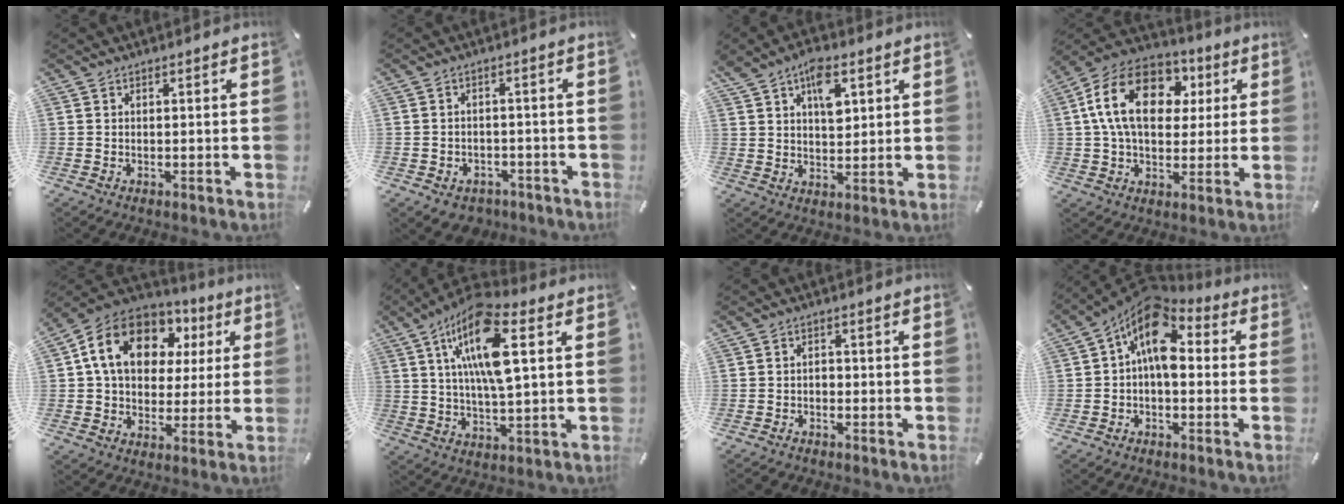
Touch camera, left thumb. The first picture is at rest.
{"total": 4.3, "force": [-2.8, 2.9, 1.3], "torque": [-0.024, 0.018, -0.054]}
{"total": 9.0, "force": [4.0, 5.4, 6.0], "torque": [-0.093, -0.006, 0.070]}
{"total": 18.1, "force": [4.2, 12.9, 11.9], "torque": [-0.224, 0.002, 0.074]}
{"total": 16.1, "force": [5.5, 12.5, 8.5], "torque": [-0.161, -0.003, 0.103]}
{"total": 16.0, "force": [5.5, 5.4, 14.0], "torque": [-0.286, -0.004, 0.089]}
{"total": 1.8, "force": [-1.2, 1.1, 0.6], "torque": [-0.013, 0.010, -0.028]}
{"total": 11.7, "force": [2.5, 6.7, 9.3], "torque": [-0.168, -0.026, 0.041]}